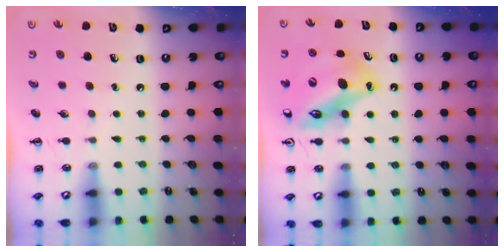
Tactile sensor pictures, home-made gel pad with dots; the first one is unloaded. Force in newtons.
{"total": 14.9, "press": 14.4, "slide": 3.7}